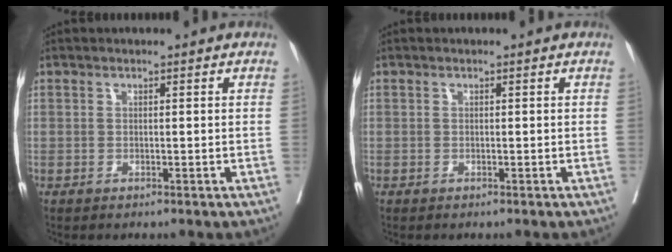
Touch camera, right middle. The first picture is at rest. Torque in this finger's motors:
{"motor_torque": [0.88, -1.26, 0.09, 0.05]}